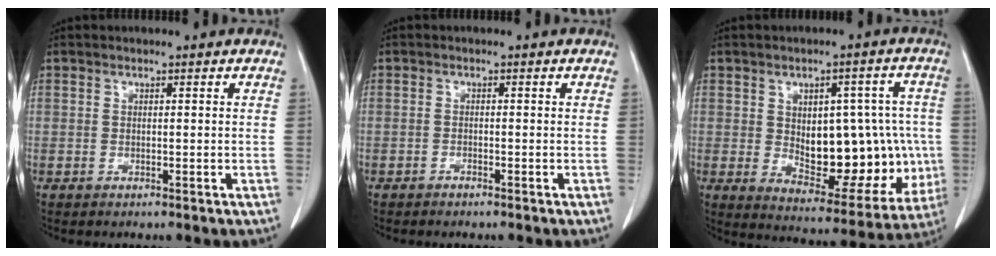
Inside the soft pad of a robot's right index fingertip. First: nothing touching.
{"total": 0.6, "force": [-0.6, 0.1, 0.2], "torque": [-0.008, 0.000, -0.011]}
{"total": 18.3, "force": [-0.6, 9.3, 15.8], "torque": [-0.218, 0.016, 0.023]}